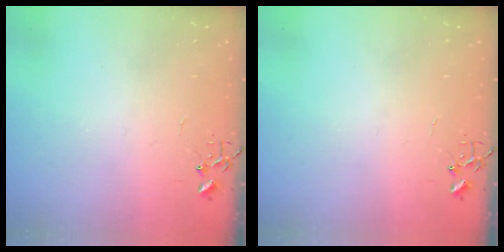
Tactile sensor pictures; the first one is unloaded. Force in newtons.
{"total": 0.0}